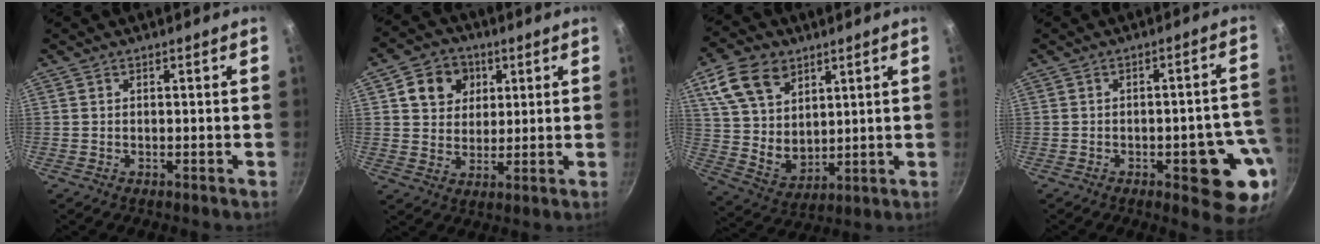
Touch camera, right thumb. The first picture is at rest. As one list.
[{"total": 9.1, "force": [3.3, 7.7, 3.7], "torque": [-0.027, -0.001, 0.053]}, {"total": 15.2, "force": [7.2, 10.5, 8.4], "torque": [-0.128, -0.023, 0.148]}, {"total": 12.3, "force": [-4.3, 4.5, 10.6], "torque": [-0.083, 0.020, -0.053]}]